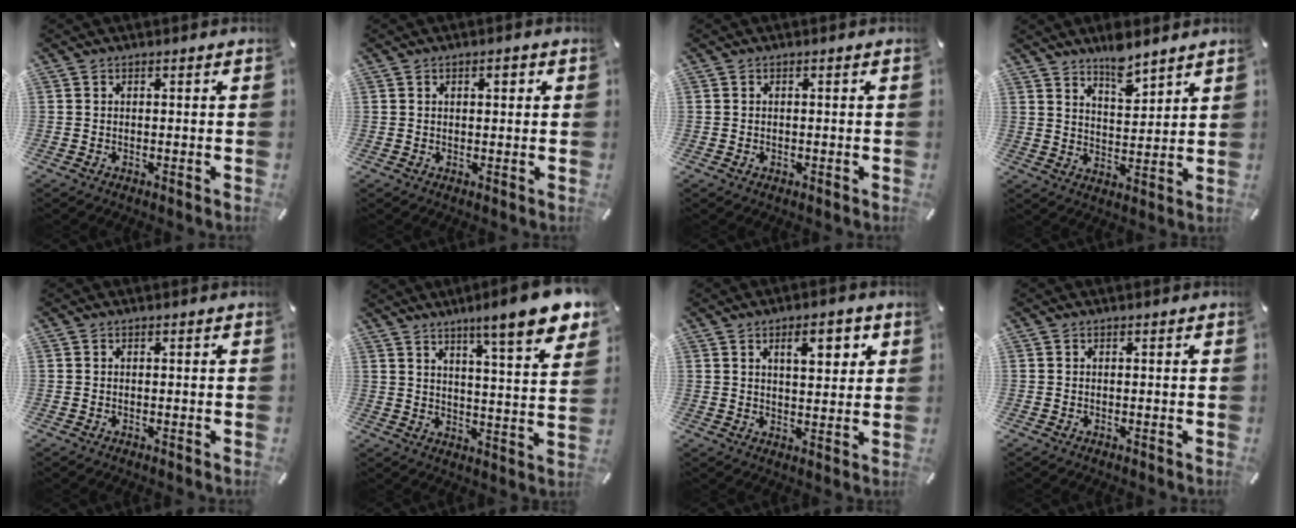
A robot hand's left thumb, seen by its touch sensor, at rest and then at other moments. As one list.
[{"total": 2.3, "force": [0.9, 1.1, 1.8], "torque": [-0.030, 0.003, 0.011]}, {"total": 0.6, "force": [0.0, 0.5, 0.4], "torque": [-0.007, 0.002, -0.002]}, {"total": 7.1, "force": [6.3, 2.3, 2.2], "torque": [-0.030, -0.043, 0.112]}, {"total": 0.0}, {"total": 12.0, "force": [9.1, 1.3, 7.8], "torque": [-0.118, -0.063, 0.144]}, {"total": 7.7, "force": [3.7, 3.2, 5.9], "torque": [-0.077, -0.011, 0.054]}, {"total": 0.0}]